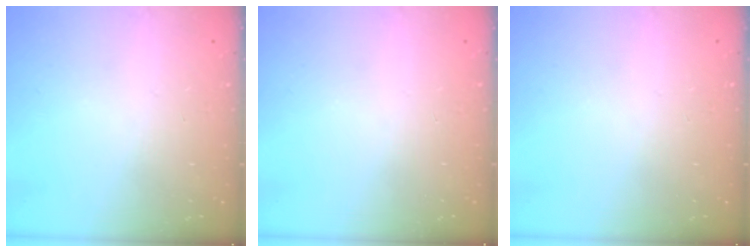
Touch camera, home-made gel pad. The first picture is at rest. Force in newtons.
{"total": 0.0}
{"total": 0.0}